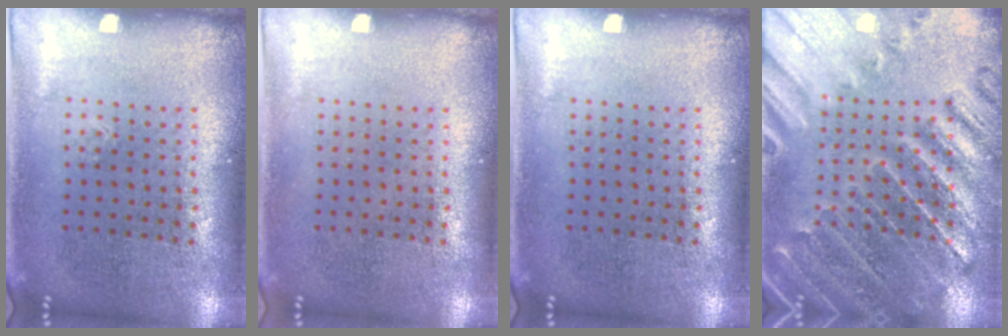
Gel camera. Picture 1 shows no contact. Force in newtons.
{"total": 0.0}
{"total": 0.0}
{"total": 1.8, "press": 1.8, "slide": 0.3}